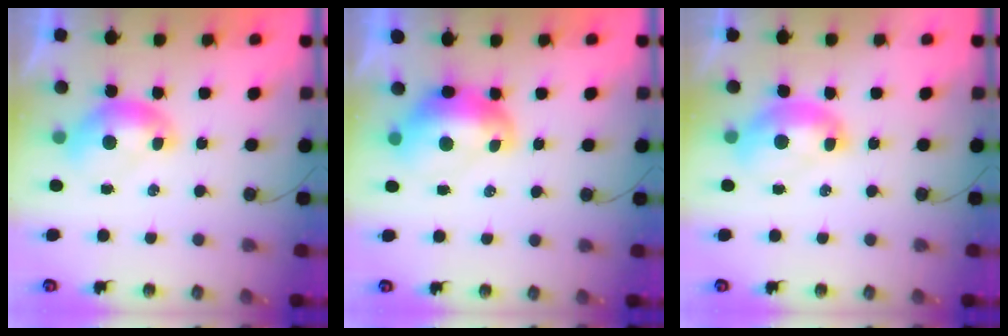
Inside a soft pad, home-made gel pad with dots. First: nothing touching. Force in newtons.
{"total": 2.9, "press": 2.8, "slide": 0.7}
{"total": 2.1, "press": 2.0, "slide": 0.7}